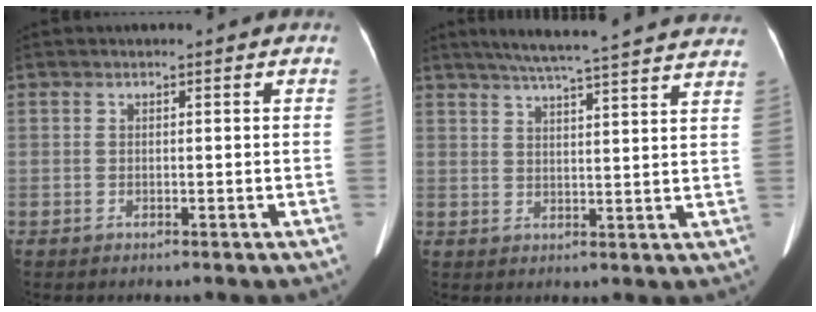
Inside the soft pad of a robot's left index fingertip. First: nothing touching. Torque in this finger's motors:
{"motor_torque": [0.83, -1.31, 0.00, 0.03]}